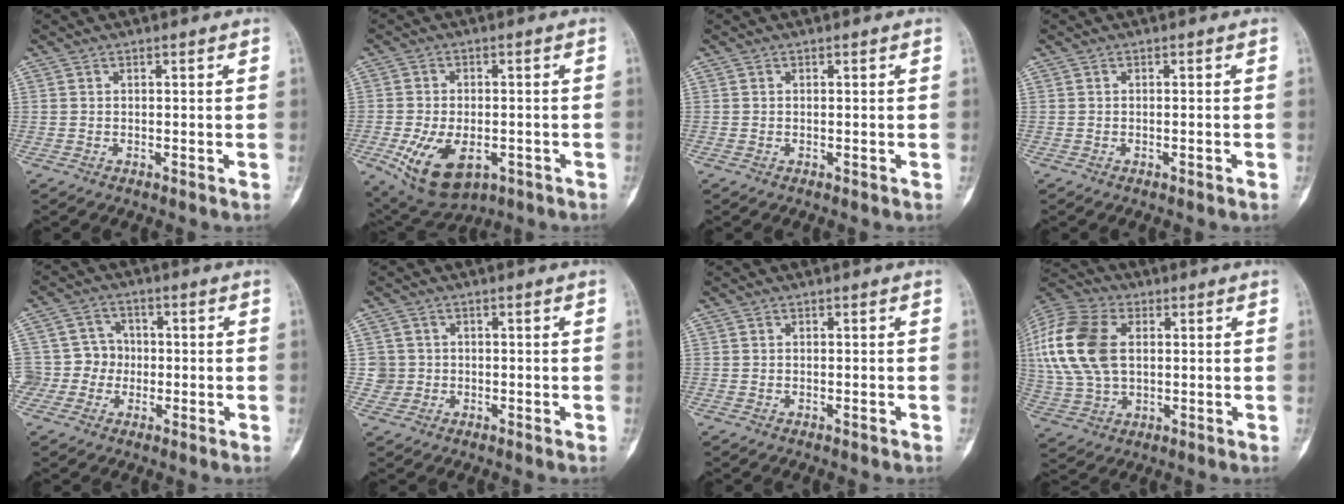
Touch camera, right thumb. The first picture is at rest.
{"total": 12.3, "force": [-4.4, 7.2, 9.0], "torque": [-0.150, 0.006, -0.057]}
{"total": 0.0}
{"total": 0.6, "force": [-0.3, 0.0, 0.5], "torque": [-0.013, 0.006, -0.001]}
{"total": 6.8, "force": [-1.2, 6.6, 1.3], "torque": [0.014, 0.020, -0.026]}
{"total": 2.5, "force": [-0.2, 2.5, -0.2], "torque": [0.023, 0.009, -0.007]}
{"total": 0.6, "force": [-0.3, 0.2, 0.4], "torque": [-0.005, 0.001, -0.004]}
{"total": 19.2, "force": [3.4, 12.5, 14.1], "torque": [-0.322, 0.009, 0.065]}